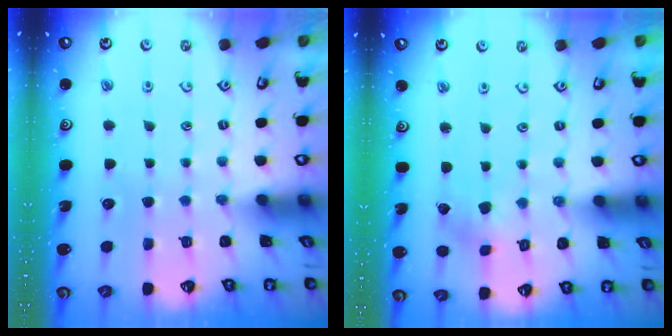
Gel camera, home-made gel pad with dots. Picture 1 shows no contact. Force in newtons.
{"total": 2.1, "press": 2.1, "slide": 0.3}